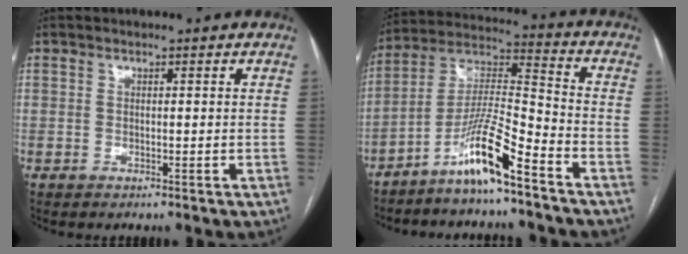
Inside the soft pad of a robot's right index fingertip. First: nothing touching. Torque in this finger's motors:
{"motor_torque": [0.98, -0.36, 0.53, 0.11]}